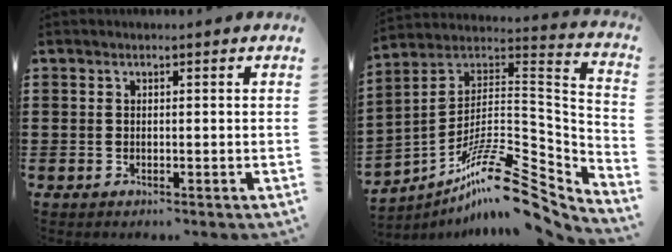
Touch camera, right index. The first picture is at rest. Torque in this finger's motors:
{"motor_torque": [-0.16, -0.06, -0.67, -0.09]}